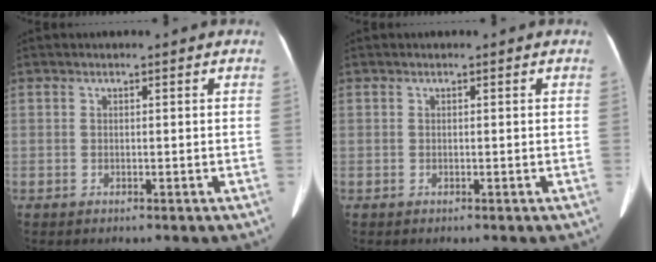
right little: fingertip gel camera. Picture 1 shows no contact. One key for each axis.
{"total": 0.0}